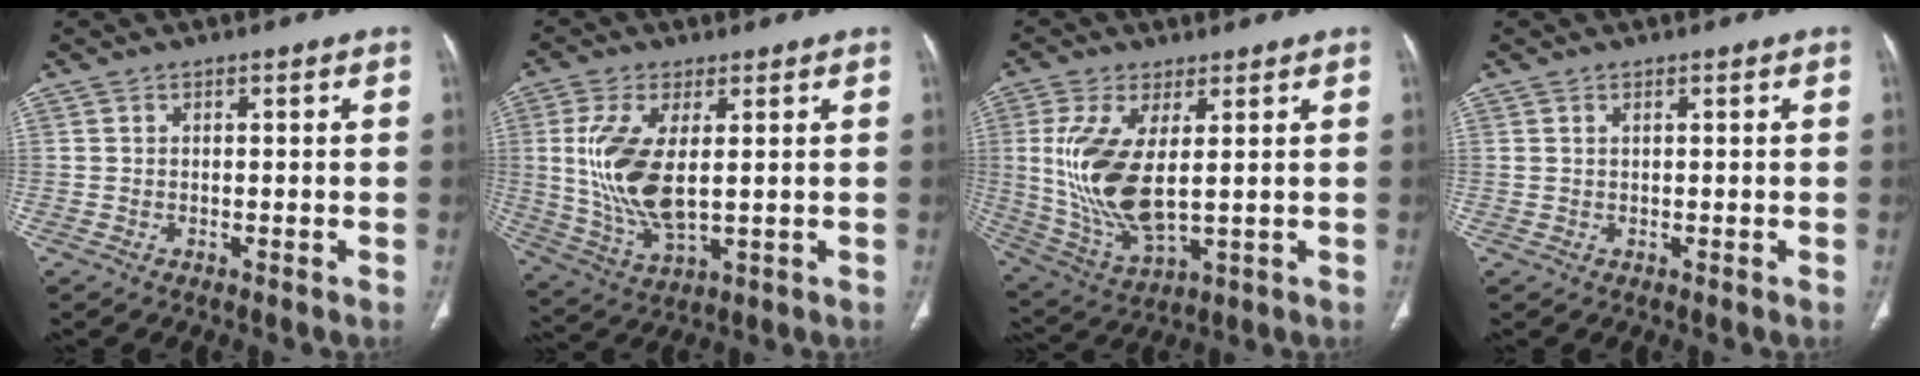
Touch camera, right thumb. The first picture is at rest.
{"total": 12.8, "force": [1.6, 5.6, 11.5], "torque": [-0.248, -0.017, 0.043]}
{"total": 14.4, "force": [1.8, 6.0, 12.9], "torque": [-0.281, -0.021, 0.051]}
{"total": 0.5, "force": [0.3, 0.2, 0.4], "torque": [-0.014, 0.008, 0.008]}